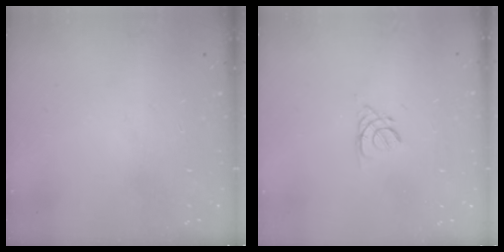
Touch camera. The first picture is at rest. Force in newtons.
{"total": 2.5, "press": 2.5, "slide": 0.6}